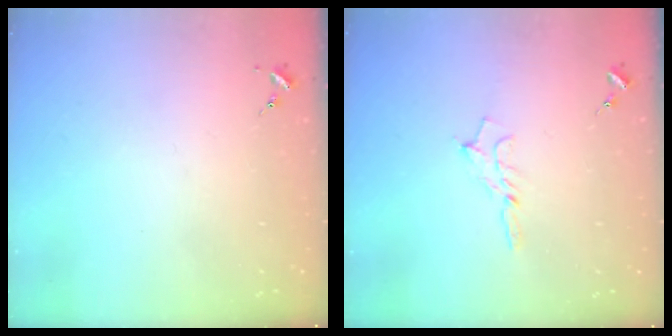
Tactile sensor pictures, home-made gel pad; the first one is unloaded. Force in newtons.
{"total": 5.9, "press": 5.9, "slide": 0.7}